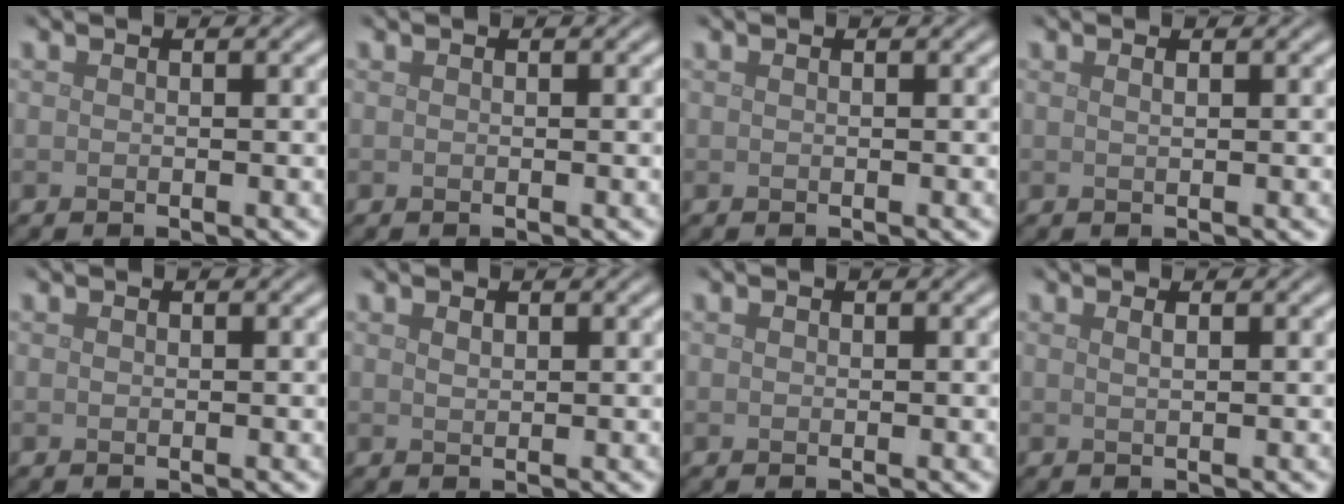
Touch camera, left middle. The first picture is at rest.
{"total": 0.0}
{"total": 0.0}
{"total": 0.7, "force": [0.3, 0.2, 0.5], "torque": [-0.005, 0.001, 0.002]}
{"total": 0.0}
{"total": 0.7, "force": [0.4, 0.3, 0.4], "torque": [-0.011, -0.002, 0.010]}
{"total": 0.0}
{"total": 1.0, "force": [0.5, 0.3, 0.8], "torque": [-0.007, 0.001, 0.003]}